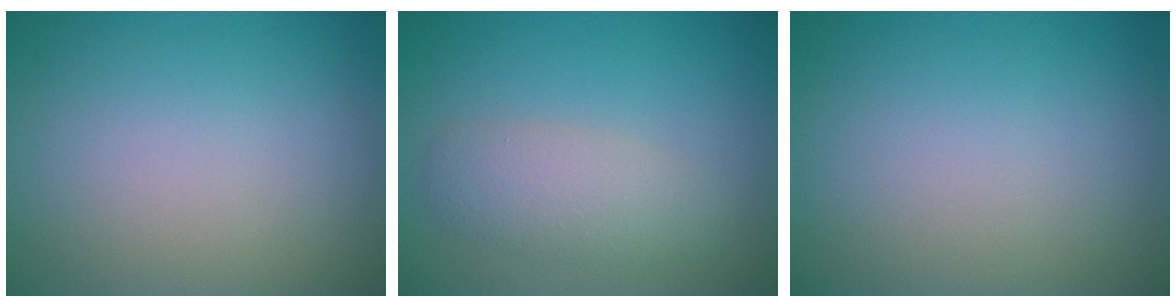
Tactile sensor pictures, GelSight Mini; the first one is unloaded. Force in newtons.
{"total": 3.2, "press": 3.2, "slide": 0.1}
{"total": 0.0}